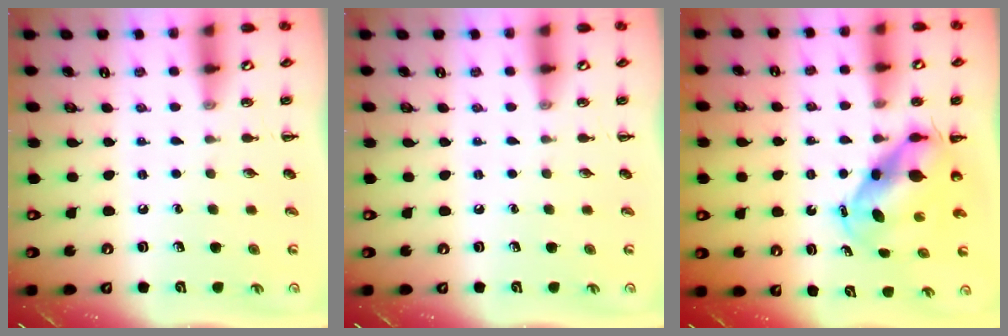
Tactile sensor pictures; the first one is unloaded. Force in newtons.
{"total": 0.0}
{"total": 7.1, "press": 6.7, "slide": 2.4}